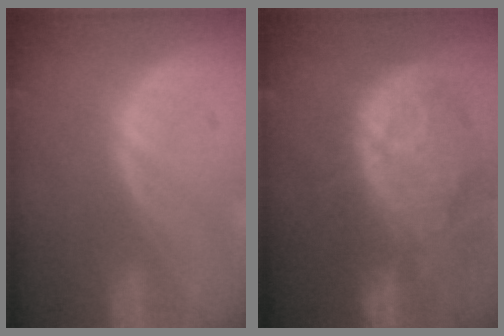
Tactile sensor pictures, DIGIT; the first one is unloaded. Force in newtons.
{"total": 12.6, "press": 11.2, "slide": 5.8}